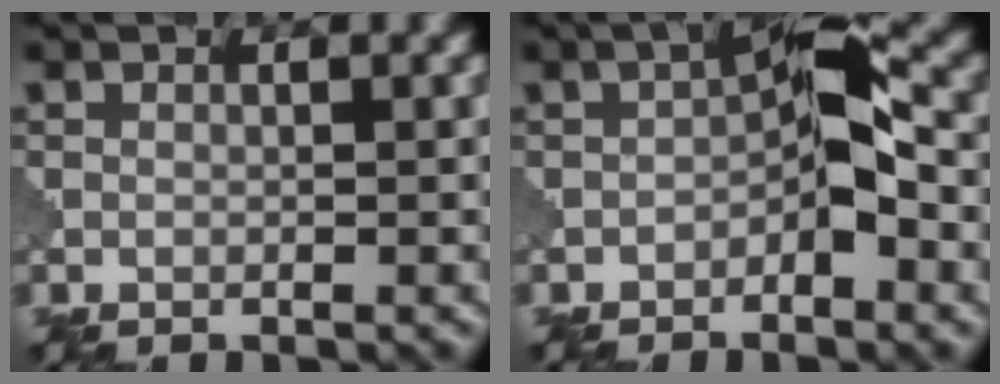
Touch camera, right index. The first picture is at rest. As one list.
[{"total": 5.1, "force": [-1.5, 1.9, 4.5], "torque": [-0.066, 0.016, -0.036]}]